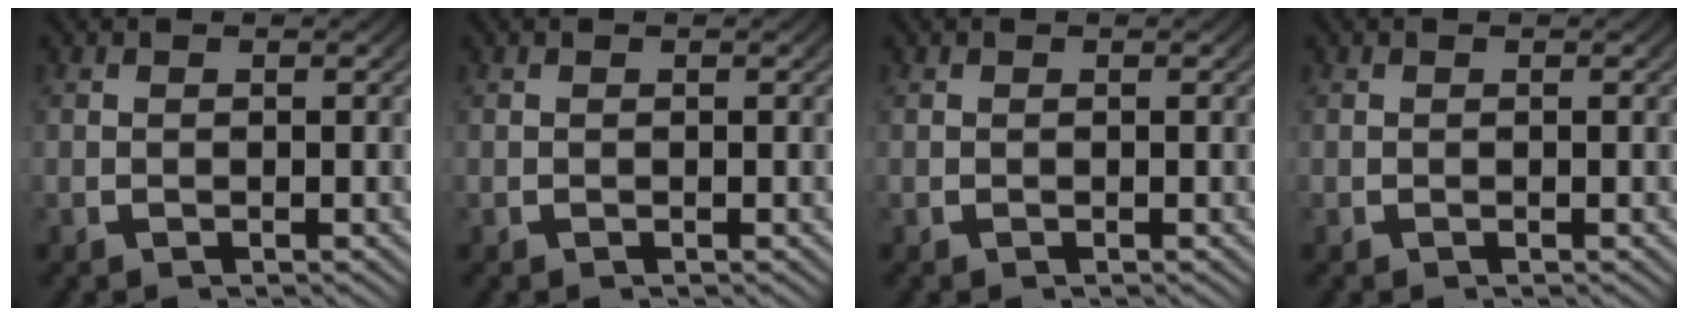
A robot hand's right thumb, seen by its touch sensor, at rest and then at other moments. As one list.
[{"total": 0.0}, {"total": 0.0}, {"total": 0.0}]